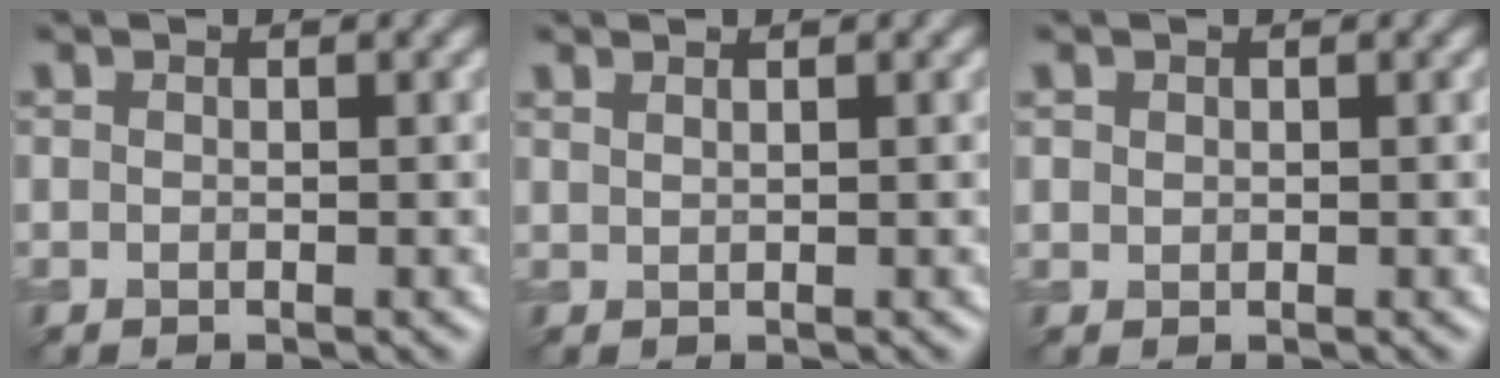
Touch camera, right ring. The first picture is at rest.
{"total": 0.8, "force": [0.7, 0.2, 0.3], "torque": [-0.002, -0.002, 0.010]}
{"total": 0.7, "force": [0.4, 0.6, 0.1], "torque": [-0.002, 0.000, 0.010]}